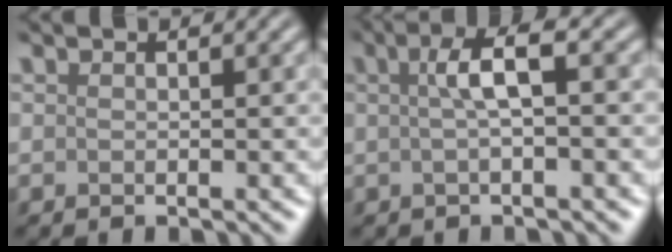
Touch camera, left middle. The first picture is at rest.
{"total": 3.3, "force": [0.4, 0.6, 3.2], "torque": [-0.058, 0.011, 0.005]}